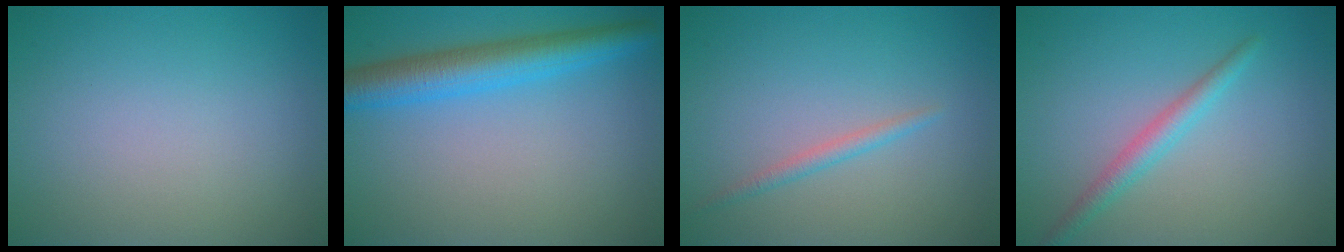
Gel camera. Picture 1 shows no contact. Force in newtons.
{"total": 5.2, "press": 5.2, "slide": 0.0}
{"total": 1.2, "press": 1.2, "slide": 0.0}
{"total": 2.2, "press": 2.2, "slide": 0.1}